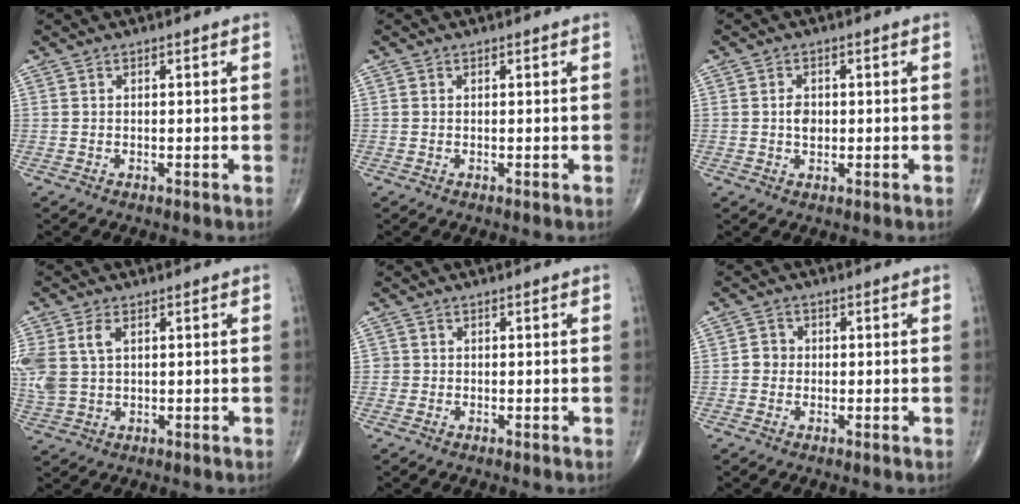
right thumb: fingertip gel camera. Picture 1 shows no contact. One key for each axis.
{"total": 0.0}
{"total": 2.7, "fx": 0.0, "fy": 1.9, "fz": 1.9, "tx": -0.024, "ty": 0.001, "tz": -0.001}
{"total": 8.5, "fx": 2.2, "fy": 5.4, "fz": 6.2, "tx": -0.158, "ty": 0.009, "tz": 0.052}
{"total": 1.1, "fx": -0.2, "fy": 1.1, "fz": 0.0, "tx": 0.007, "ty": 0.006, "tz": -0.005}
{"total": 2.4, "fx": -0.3, "fy": 2.3, "fz": 0.8, "tx": 0.001, "ty": 0.007, "tz": -0.010}